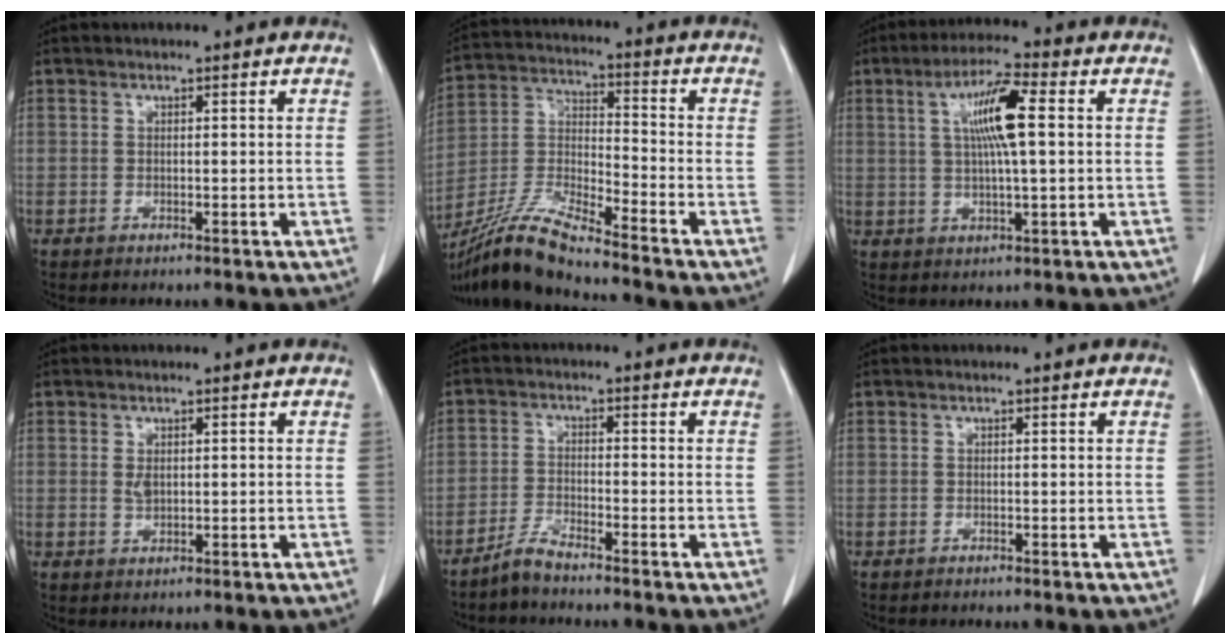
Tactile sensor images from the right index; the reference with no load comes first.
{"total": 12.1, "force": [-10.9, -0.5, 5.3], "torque": [-0.114, -0.007, -0.208]}
{"total": 8.5, "force": [1.8, 0.7, 8.3], "torque": [-0.156, 0.008, 0.030]}
{"total": 1.4, "force": [0.3, 0.8, 1.1], "torque": [-0.020, -0.001, 0.009]}
{"total": 3.2, "force": [-3.0, 0.2, 1.0], "torque": [-0.023, -0.008, -0.060]}
{"total": 0.8, "force": [-0.7, 0.0, 0.2], "torque": [-0.006, -0.003, -0.009]}